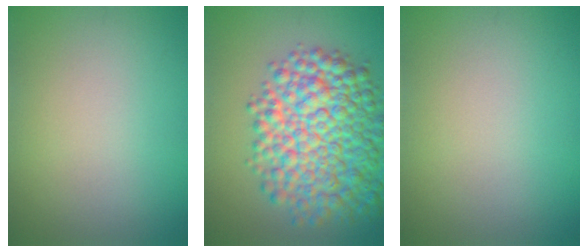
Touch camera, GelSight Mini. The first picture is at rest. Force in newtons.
{"total": 9.8, "press": 9.8, "slide": 0.2}
{"total": 0.0}